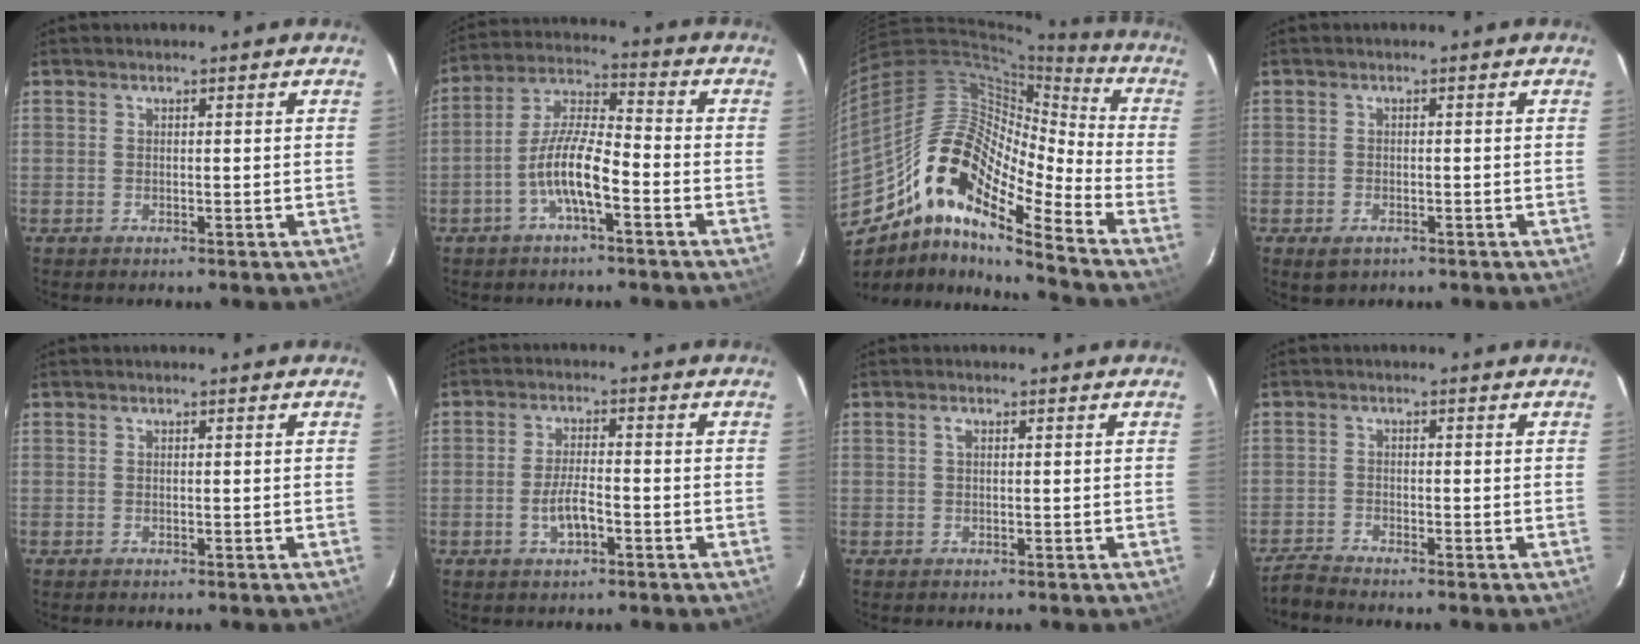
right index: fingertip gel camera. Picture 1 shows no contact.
{"total": 9.4, "force": [-4.2, 2.1, 8.2], "torque": [-0.174, 0.007, -0.082]}
{"total": 17.8, "force": [-11.2, 4.5, 13.1], "torque": [-0.217, 0.000, -0.231]}
{"total": 3.8, "force": [-2.6, 1.8, 2.1], "torque": [-0.050, -0.012, -0.046]}
{"total": 0.0}
{"total": 4.7, "force": [-2.0, 1.4, 4.0], "torque": [-0.082, -0.002, -0.034]}
{"total": 0.7, "force": [0.2, 0.3, 0.6], "torque": [-0.013, 0.003, 0.002]}
{"total": 2.7, "force": [-2.7, -0.2, 0.1], "torque": [-0.014, -0.007, -0.059]}